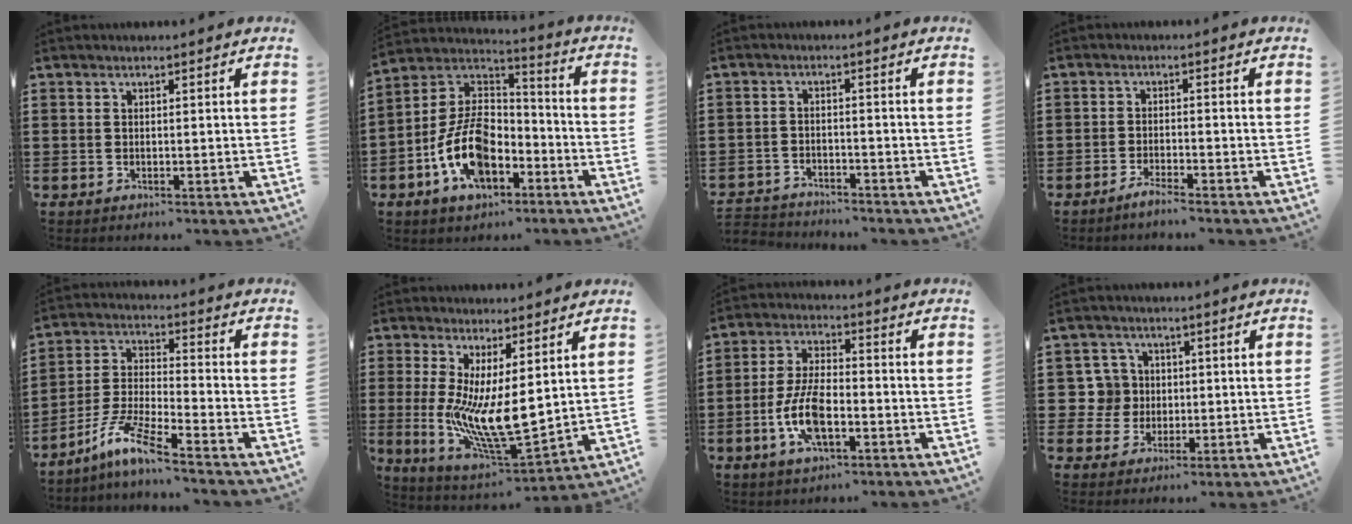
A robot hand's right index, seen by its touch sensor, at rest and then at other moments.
{"total": 11.6, "force": [-4.7, 7.0, 8.0], "torque": [-0.191, 0.005, -0.094]}
{"total": 2.8, "force": [-2.8, 0.2, -0.2], "torque": [-0.006, -0.003, -0.060]}
{"total": 2.0, "force": [-1.9, -0.2, 0.7], "torque": [-0.014, -0.002, -0.034]}
{"total": 8.5, "force": [-6.7, 0.2, 5.3], "torque": [-0.133, -0.018, -0.137]}
{"total": 9.9, "force": [0.4, 3.3, 9.3], "torque": [-0.174, -0.035, 0.011]}
{"total": 8.9, "force": [-2.8, 3.9, 7.5], "torque": [-0.173, -0.005, -0.056]}
{"total": 5.3, "force": [0.5, 5.0, 1.7], "torque": [-0.059, 0.014, 0.008]}